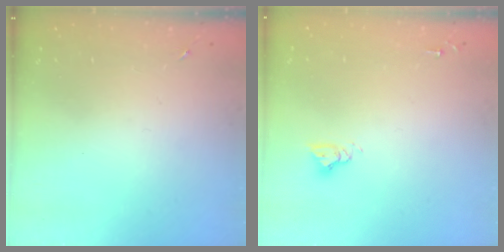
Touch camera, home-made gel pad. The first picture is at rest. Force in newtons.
{"total": 4.8, "press": 4.8, "slide": 0.3}